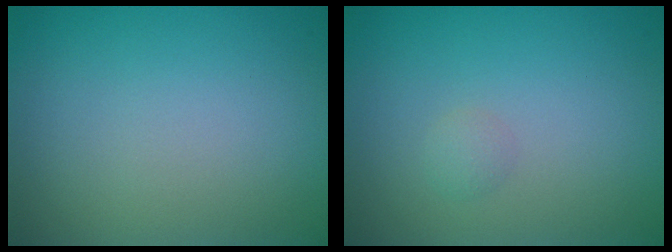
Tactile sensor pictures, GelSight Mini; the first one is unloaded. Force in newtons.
{"total": 0.7, "press": 0.7, "slide": 0.0}